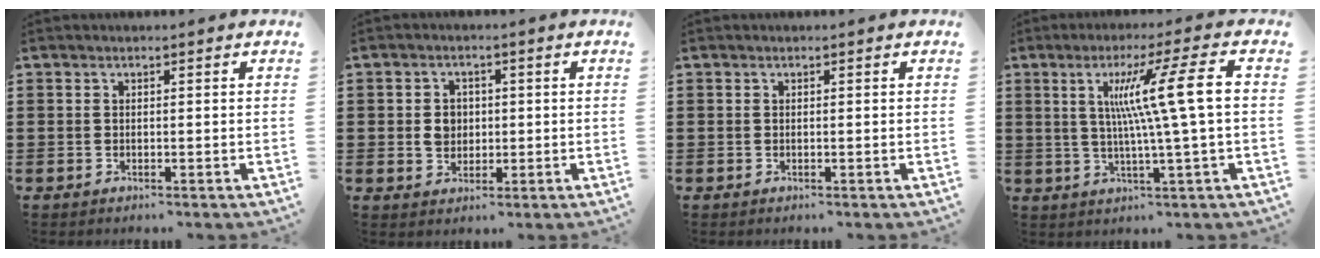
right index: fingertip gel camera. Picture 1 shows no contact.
{"total": 3.5, "force": [0.0, 2.8, 2.1], "torque": [-0.049, 0.007, -0.002]}
{"total": 0.0}
{"total": 11.2, "force": [1.6, -0.7, 11.1], "torque": [-0.207, 0.005, 0.014]}